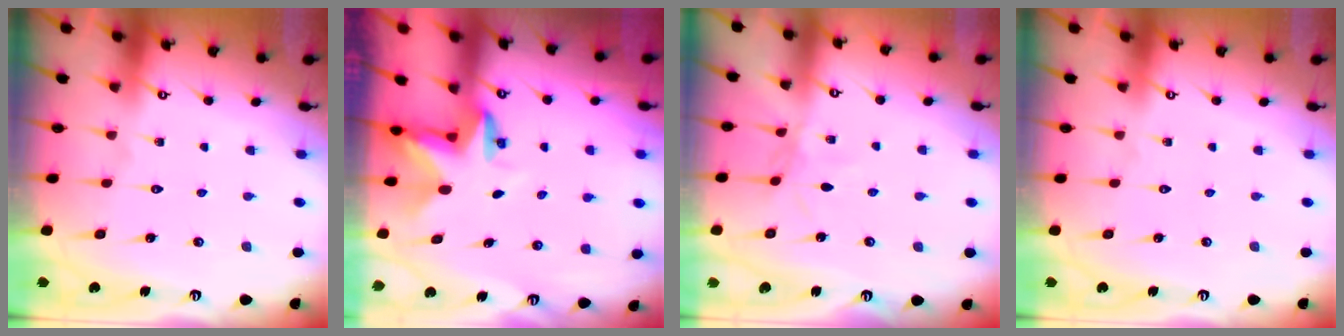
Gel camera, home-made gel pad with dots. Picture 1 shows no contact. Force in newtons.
{"total": 2.8, "press": 2.8, "slide": 0.2}
{"total": 2.7, "press": 2.6, "slide": 0.3}
{"total": 0.0}